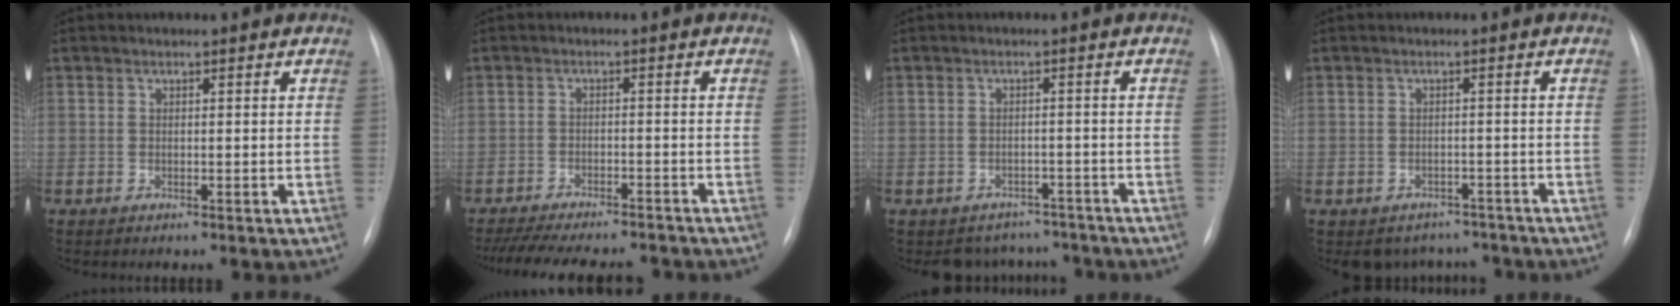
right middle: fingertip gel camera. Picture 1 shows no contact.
{"total": 15.9, "force": [-14.2, 3.4, 6.5], "torque": [-0.142, -0.014, -0.194]}
{"total": 5.7, "force": [-5.0, 2.7, -0.5], "torque": [0.017, 0.021, -0.062]}
{"total": 5.6, "force": [-4.8, 2.9, 0.1], "torque": [0.013, 0.018, -0.059]}